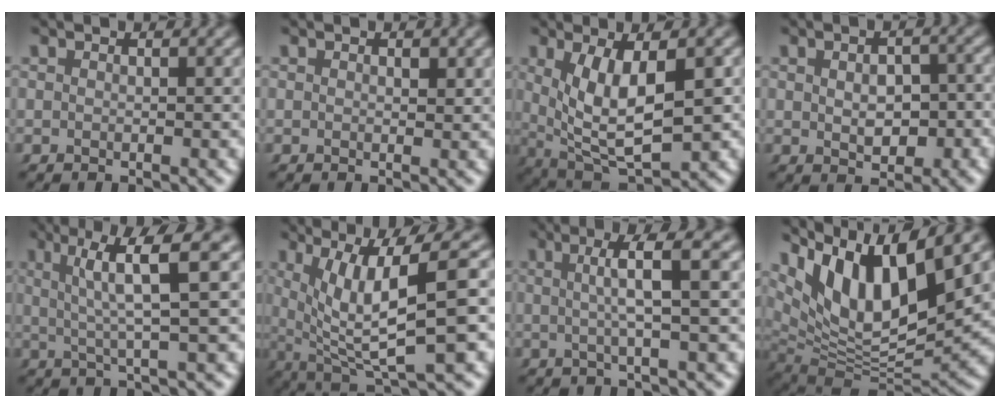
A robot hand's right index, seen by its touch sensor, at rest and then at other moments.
{"total": 0.6, "force": [0.3, 0.3, 0.4], "torque": [-0.001, -0.007, 0.005]}
{"total": 11.0, "force": [0.1, 6.8, 8.6], "torque": [-0.163, -0.028, 0.016]}
{"total": 2.8, "force": [-0.5, 1.9, 2.0], "torque": [-0.028, -0.011, -0.001]}
{"total": 5.7, "force": [2.3, -0.1, 5.2], "torque": [-0.072, 0.017, 0.029]}
{"total": 11.2, "force": [0.7, 5.3, 9.9], "torque": [-0.164, -0.006, 0.021]}
{"total": 4.3, "force": [1.1, -0.3, 4.2], "torque": [-0.066, 0.017, 0.013]}
{"total": 15.2, "force": [4.0, 9.6, 11.2], "torque": [-0.187, -0.001, 0.060]}